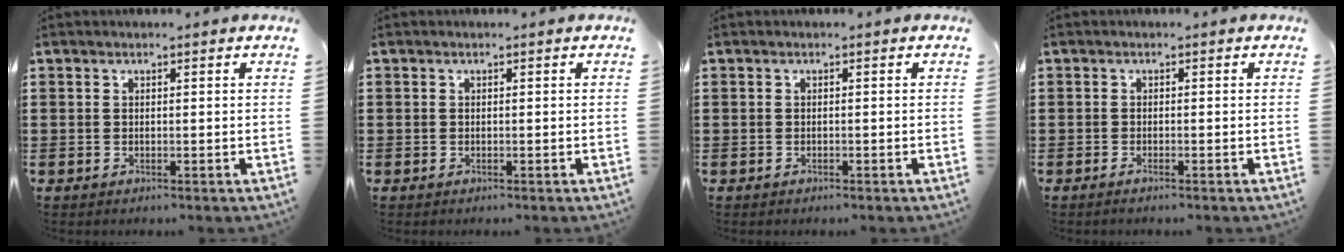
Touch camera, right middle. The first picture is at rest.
{"total": 0.7, "force": [-0.3, 0.6, 0.0], "torque": [0.000, 0.006, -0.007]}
{"total": 0.6, "force": [-0.5, 0.3, 0.0], "torque": [-0.001, 0.003, -0.011]}
{"total": 0.7, "force": [-0.4, -0.1, 0.5], "torque": [-0.011, -0.006, -0.007]}